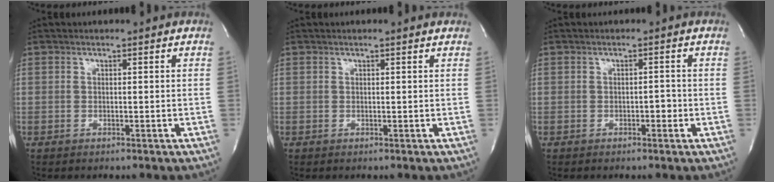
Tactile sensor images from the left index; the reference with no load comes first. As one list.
[{"total": 1.1, "force": [0.9, 0.0, 0.6], "torque": [-0.014, 0.011, 0.014]}, {"total": 1.3, "force": [-0.5, 0.6, 1.0], "torque": [-0.013, 0.003, -0.008]}]